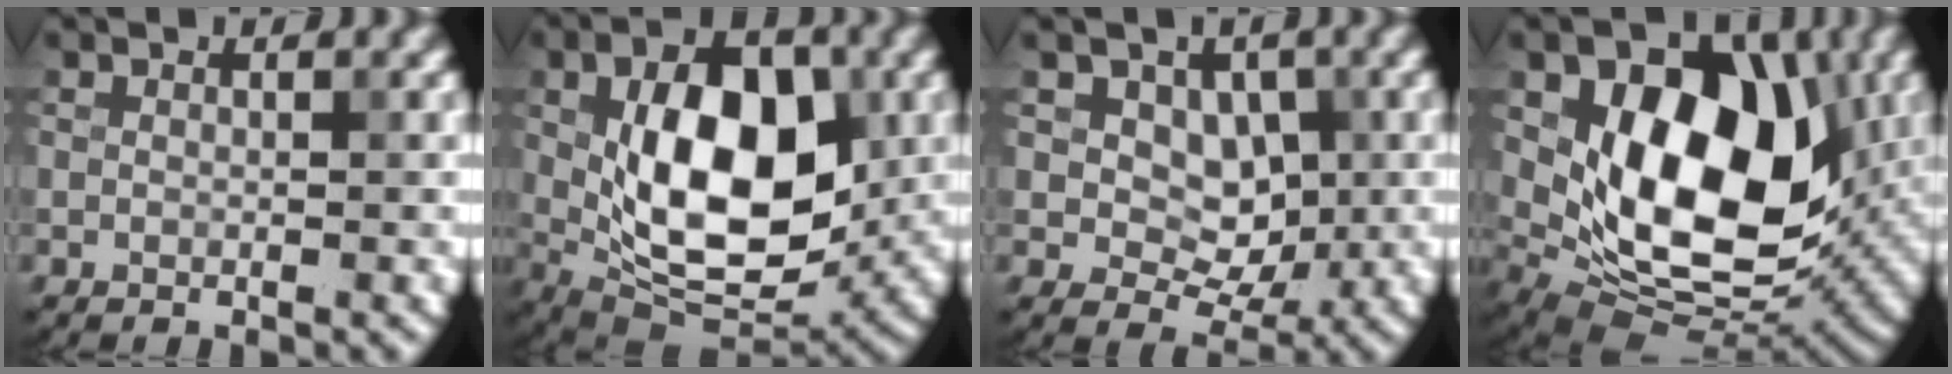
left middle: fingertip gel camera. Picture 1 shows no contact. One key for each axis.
{"total": 12.0, "fx": 0.5, "fy": 6.8, "fz": 9.9, "tx": -0.155, "ty": -0.004, "tz": 0.011}
{"total": 4.5, "fx": 0.9, "fy": 3.5, "fz": 2.7, "tx": -0.041, "ty": -0.012, "tz": 0.012}
{"total": 13.3, "fx": 2.4, "fy": 8.5, "fz": 9.9, "tx": -0.140, "ty": -0.015, "tz": 0.042}